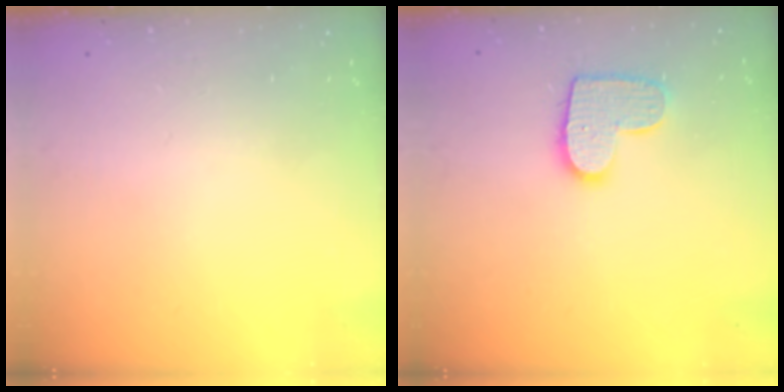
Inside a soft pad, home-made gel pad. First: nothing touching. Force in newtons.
{"total": 10.8, "press": 10.8, "slide": 0.5}